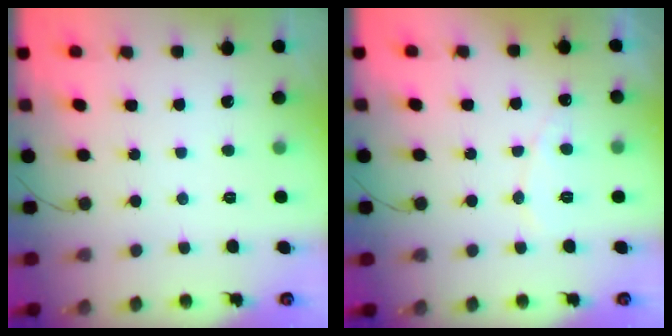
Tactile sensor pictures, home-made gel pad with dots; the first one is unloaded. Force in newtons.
{"total": 5.3, "press": 5.3, "slide": 0.1}